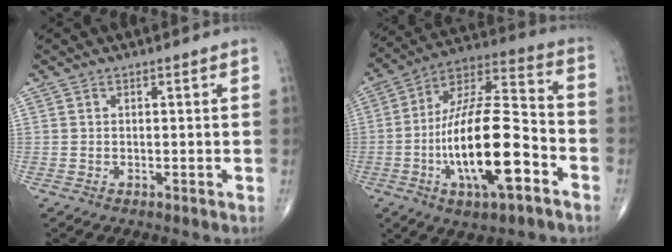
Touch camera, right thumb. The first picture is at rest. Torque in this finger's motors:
{"motor_torque": [2.29, 1.85, 1.90, -0.87, 0.33]}